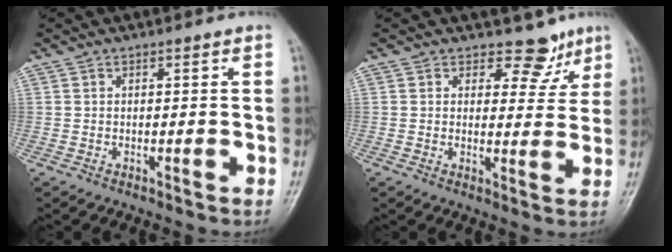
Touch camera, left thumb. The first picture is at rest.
{"total": 5.4, "force": [4.1, 3.4, 1.0], "torque": [0.021, -0.028, 0.049]}